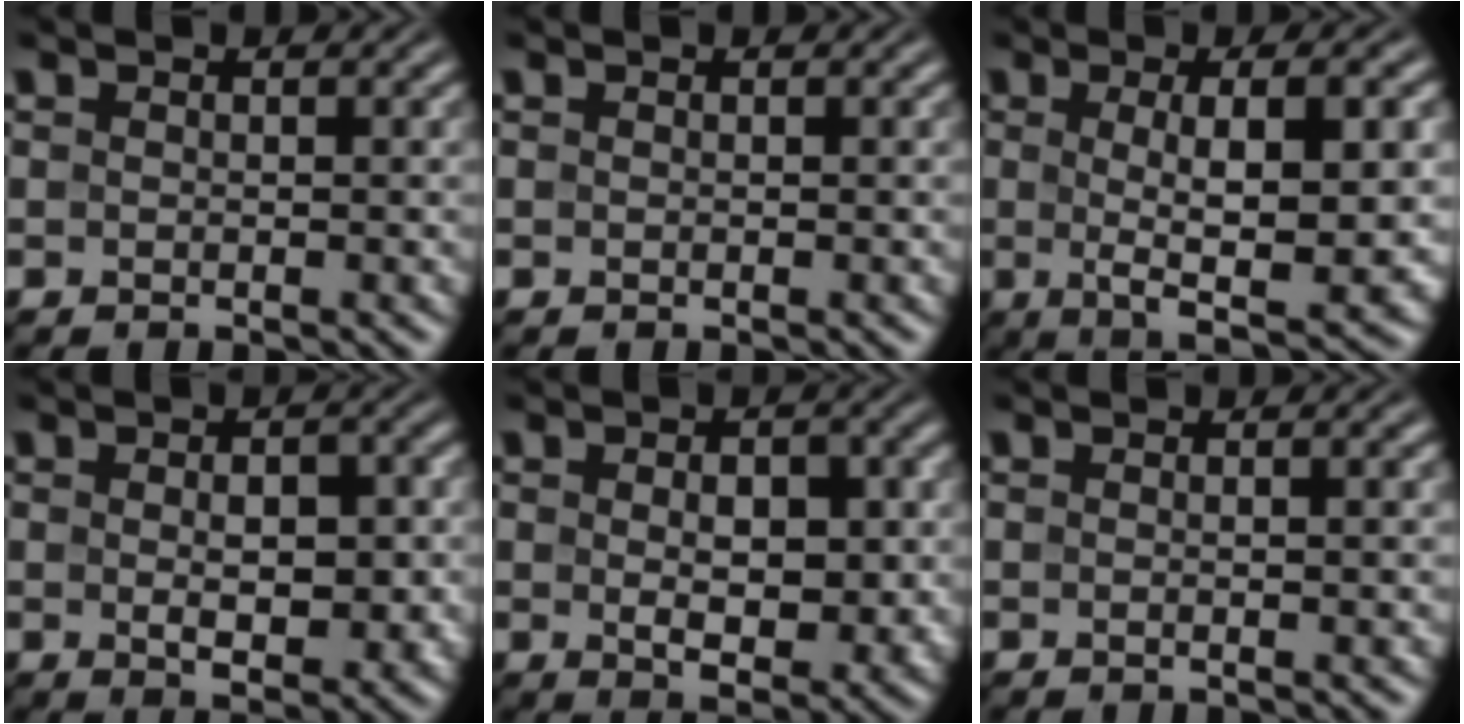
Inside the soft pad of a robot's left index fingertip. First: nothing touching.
{"total": 0.0}
{"total": 9.2, "force": [0.1, 2.5, 8.8], "torque": [-0.130, -0.002, 0.002]}
{"total": 5.2, "force": [-0.2, 2.7, 4.5], "torque": [-0.064, -0.006, 0.002]}
{"total": 5.8, "force": [0.1, 3.3, 4.8], "torque": [-0.067, -0.007, 0.006]}
{"total": 2.9, "force": [0.2, 1.0, 2.7], "torque": [-0.024, 0.005, -0.008]}